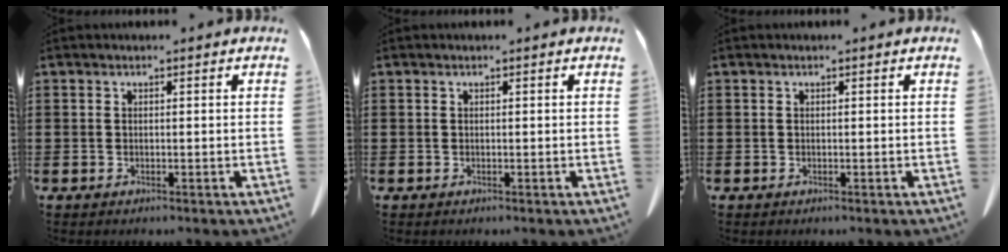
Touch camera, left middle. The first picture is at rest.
{"total": 0.0}
{"total": 0.0}